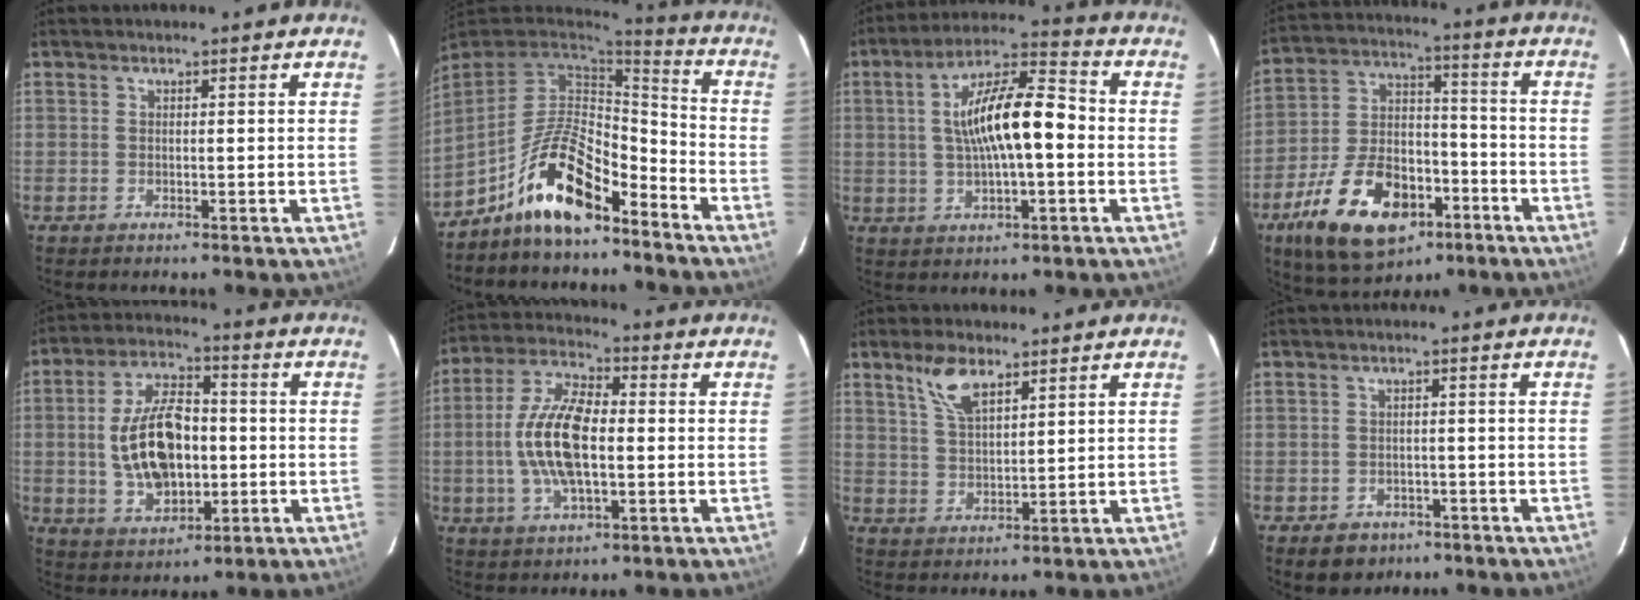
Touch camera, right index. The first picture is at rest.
{"total": 15.1, "force": [-9.8, 5.7, 10.0], "torque": [-0.201, 0.014, -0.179]}
{"total": 14.4, "force": [0.1, 4.6, 13.6], "torque": [-0.240, 0.022, 0.000]}
{"total": 20.1, "force": [-10.3, 11.3, 13.0], "torque": [-0.269, 0.005, -0.163]}
{"total": 14.7, "force": [-0.9, 8.2, 12.1], "torque": [-0.240, 0.011, -0.002]}
{"total": 14.0, "force": [-1.1, 5.8, 12.6], "torque": [-0.261, 0.007, -0.022]}
{"total": 6.8, "force": [4.3, 2.7, 4.5], "torque": [-0.086, 0.008, 0.089]}
{"total": 5.2, "force": [-2.7, 4.2, 1.3], "torque": [-0.029, 0.009, -0.029]}